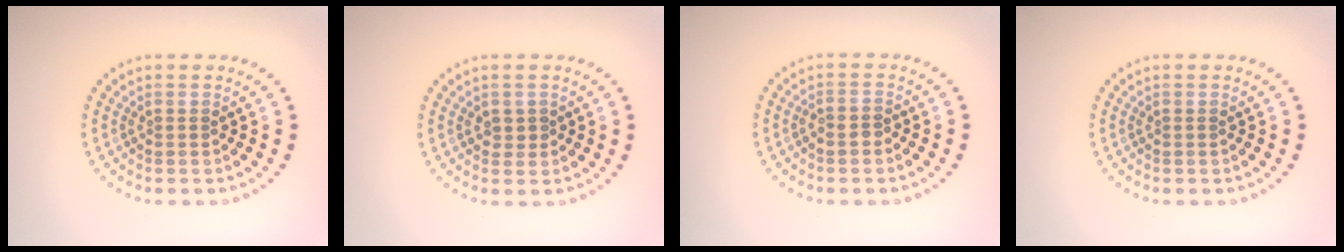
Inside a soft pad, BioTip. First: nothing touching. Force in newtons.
{"total": 0.7, "press": 0.7, "slide": 0.2}
{"total": 1.1, "press": 0.8, "slide": 0.8}
{"total": 0.0}